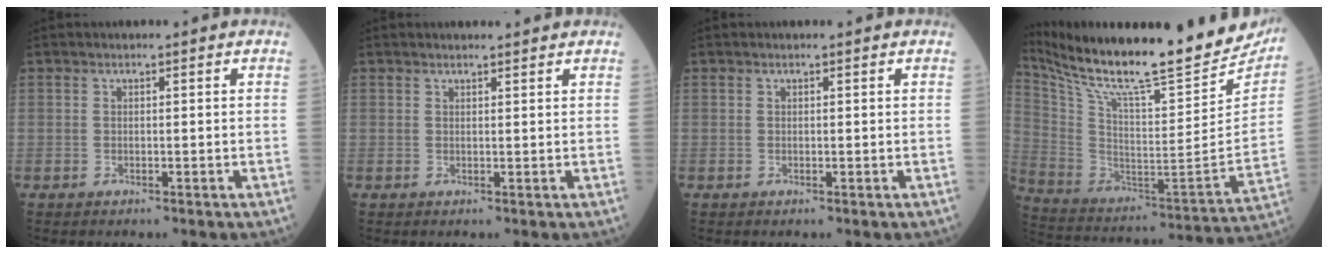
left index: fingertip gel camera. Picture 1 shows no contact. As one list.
[{"total": 2.4, "force": [2.3, 0.2, 0.5], "torque": [-0.011, 0.008, 0.029]}, {"total": 0.0}, {"total": 31.3, "force": [27.5, 4.8, 14.2], "torque": [-0.275, -0.089, 0.405]}]